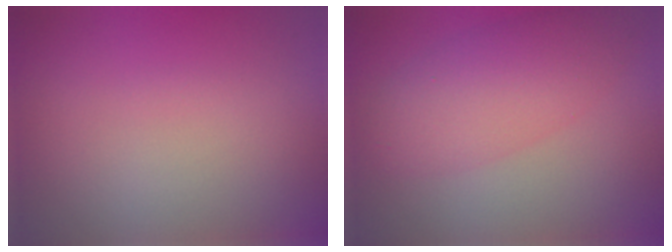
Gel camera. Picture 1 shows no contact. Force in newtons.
{"total": 4.7, "press": 4.7, "slide": 0.0}